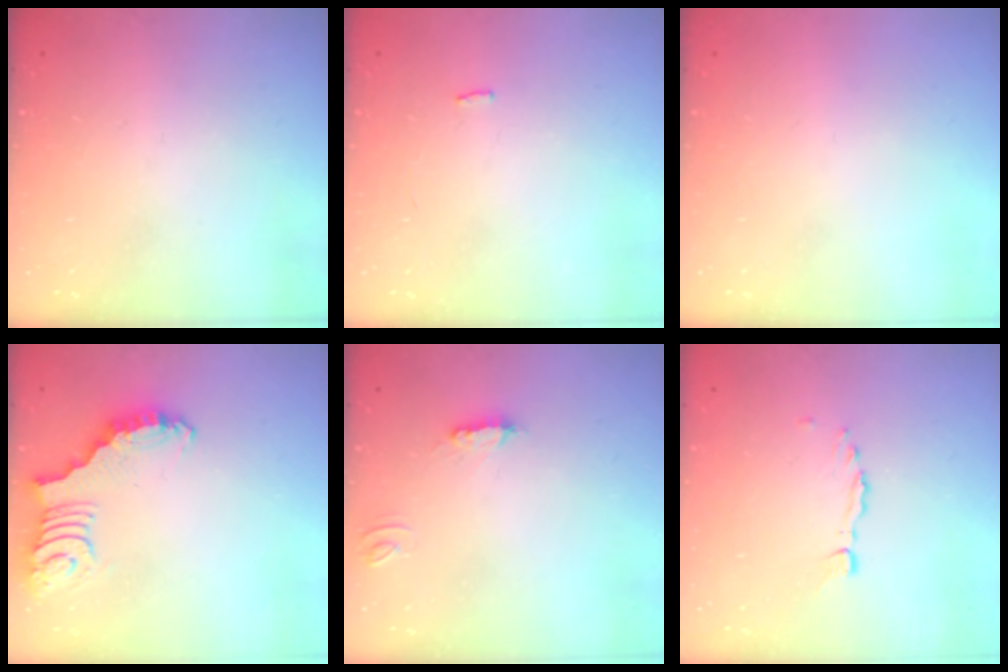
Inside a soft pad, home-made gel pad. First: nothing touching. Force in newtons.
{"total": 2.0, "press": 2.0, "slide": 0.3}
{"total": 0.0}
{"total": 2.5, "press": 2.5, "slide": 0.5}
{"total": 5.6, "press": 5.5, "slide": 0.4}
{"total": 0.0}